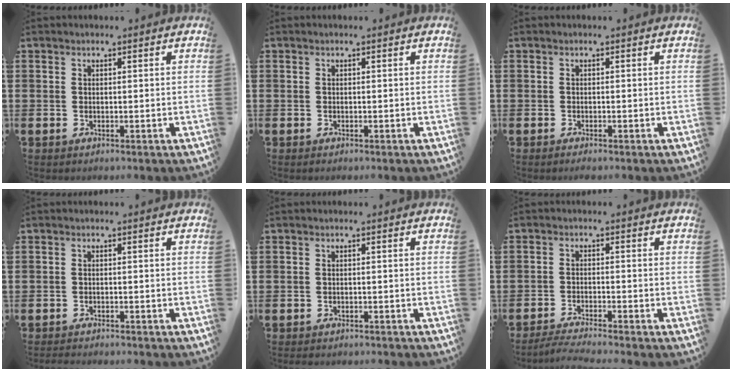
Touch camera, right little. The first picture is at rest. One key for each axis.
{"total": 0.0}
{"total": 0.6, "fx": -0.5, "fy": 0.1, "fz": 0.4, "tx": -0.007, "ty": -0.003, "tz": -0.009}
{"total": 1.2, "fx": -1.2, "fy": 0.0, "fz": 0.0, "tx": -0.003, "ty": 0.000, "tz": -0.024}
{"total": 0.9, "fx": -0.9, "fy": 0.0, "fz": 0.0, "tx": -0.002, "ty": -0.001, "tz": -0.019}
{"total": 2.5, "fx": -2.3, "fy": -0.3, "fz": 0.9, "tx": -0.013, "ty": 0.001, "tz": -0.045}